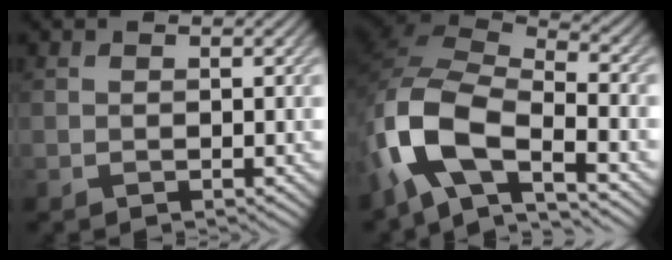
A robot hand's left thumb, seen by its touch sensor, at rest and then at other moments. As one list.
[{"total": 13.8, "force": [-6.5, 6.4, 10.4], "torque": [-0.243, -0.017, -0.136]}]